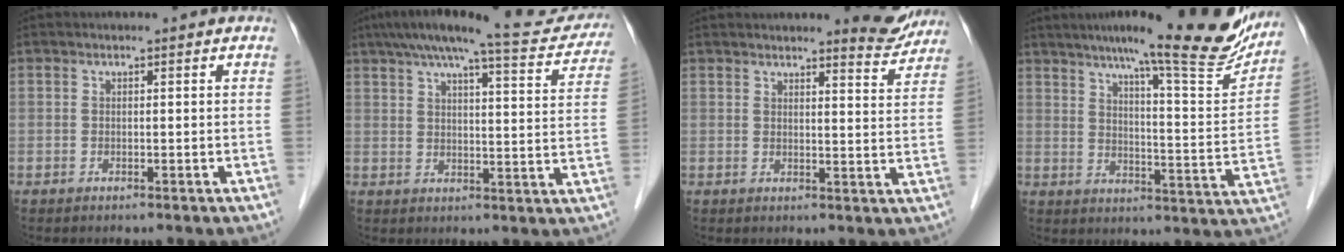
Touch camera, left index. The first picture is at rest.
{"total": 17.5, "force": [15.6, 2.3, 7.7], "torque": [-0.112, 0.011, 0.198]}
{"total": 5.3, "force": [5.1, 0.5, 1.2], "torque": [-0.011, -0.026, 0.054]}
{"total": 21.2, "force": [17.9, 1.4, 11.2], "torque": [-0.152, -0.032, 0.233]}